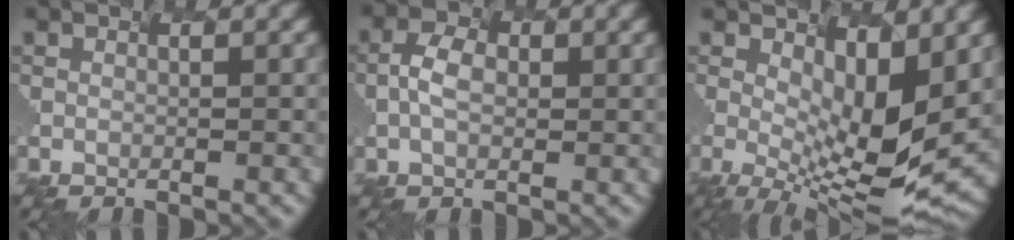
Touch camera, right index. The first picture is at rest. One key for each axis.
{"total": 1.8, "fx": -1.4, "fy": 0.7, "fz": 0.8, "tx": -0.050, "ty": -0.009, "tz": 0.004}
{"total": 6.7, "fx": 0.2, "fy": 1.3, "fz": 6.5, "tx": -0.141, "ty": -0.024, "tz": 0.039}